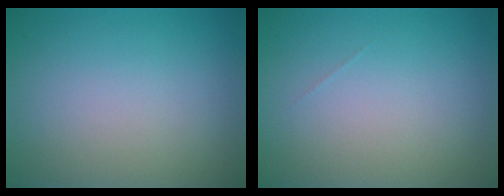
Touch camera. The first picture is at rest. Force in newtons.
{"total": 0.0}